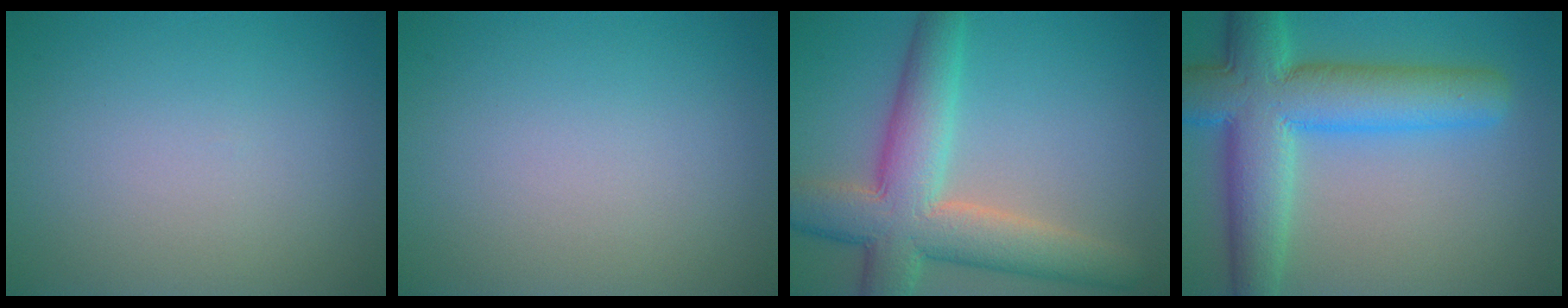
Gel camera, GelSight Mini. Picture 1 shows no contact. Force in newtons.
{"total": 0.0}
{"total": 8.7, "press": 8.6, "slide": 0.5}
{"total": 10.0, "press": 10.0, "slide": 0.3}